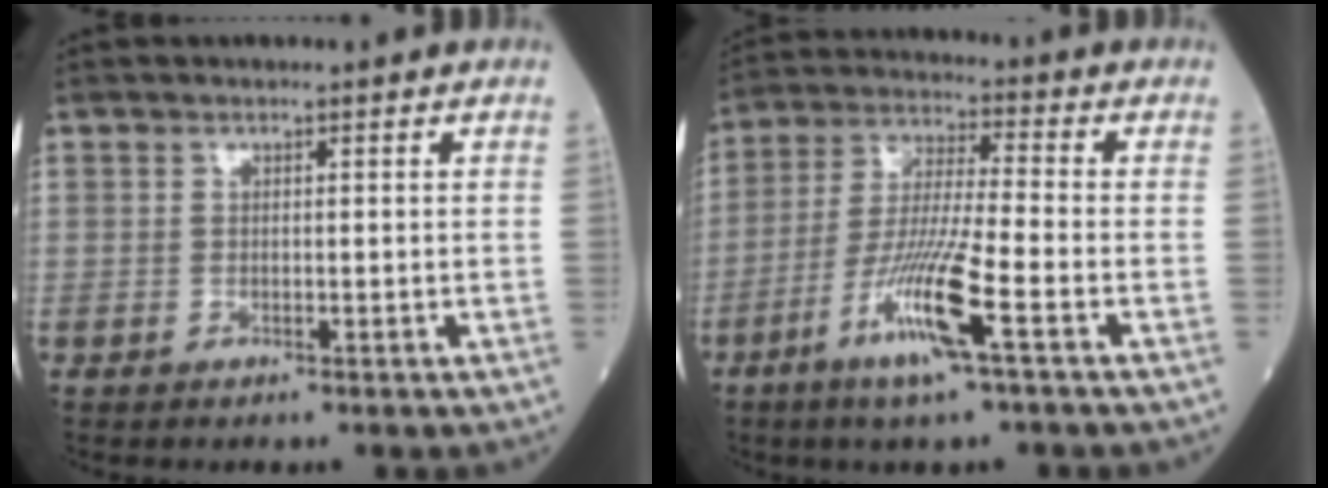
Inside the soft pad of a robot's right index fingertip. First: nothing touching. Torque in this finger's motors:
{"motor_torque": [0.35, -0.38, 0.26, 0.21]}